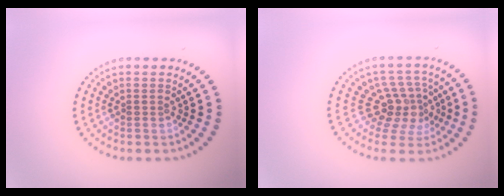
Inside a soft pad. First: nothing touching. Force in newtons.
{"total": 3.7, "press": 2.8, "slide": 2.5}